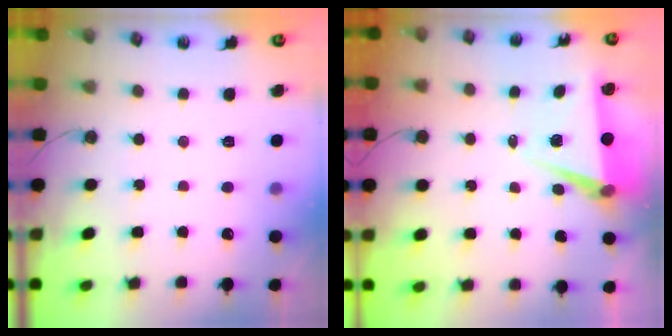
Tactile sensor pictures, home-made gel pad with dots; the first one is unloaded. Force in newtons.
{"total": 7.8, "press": 6.4, "slide": 4.5}